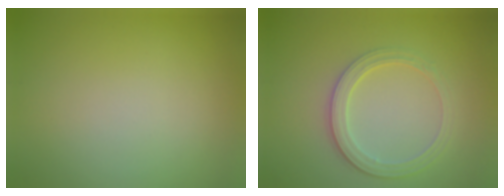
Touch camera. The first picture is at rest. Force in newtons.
{"total": 3.3, "press": 2.7, "slide": 1.9}